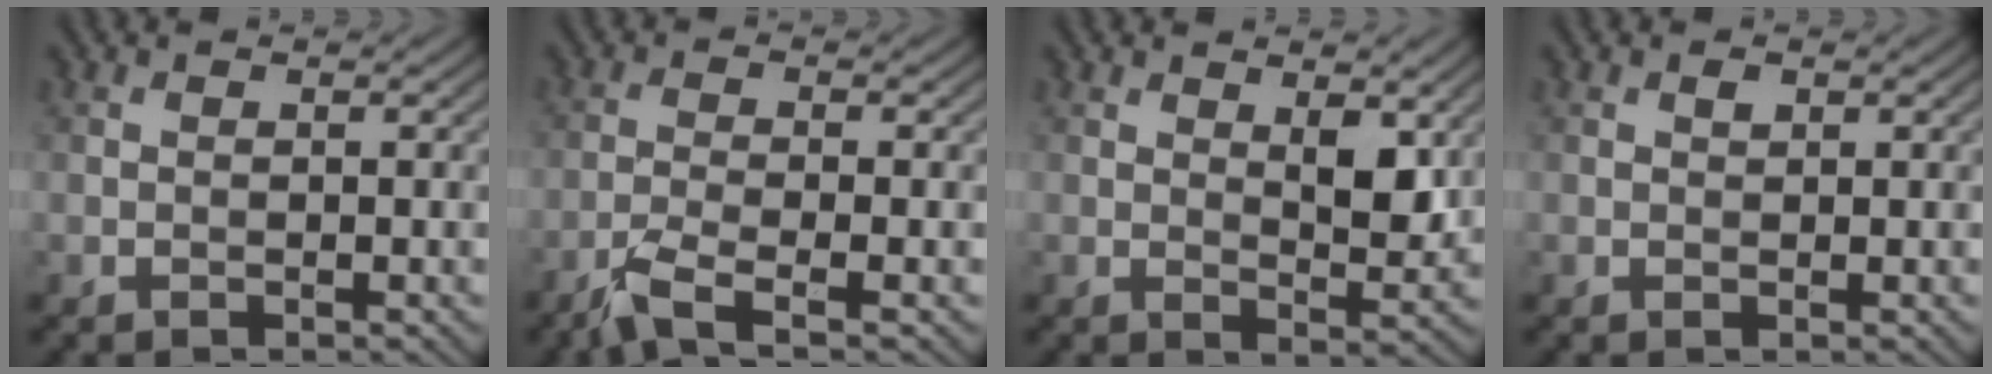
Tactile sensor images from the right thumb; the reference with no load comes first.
{"total": 4.1, "force": [-2.7, 0.5, 3.1], "torque": [-0.064, 0.000, -0.070]}
{"total": 4.0, "force": [1.8, 1.7, 3.2], "torque": [-0.059, -0.009, 0.035]}
{"total": 0.7, "force": [0.4, 0.4, 0.4], "torque": [-0.007, -0.002, 0.007]}